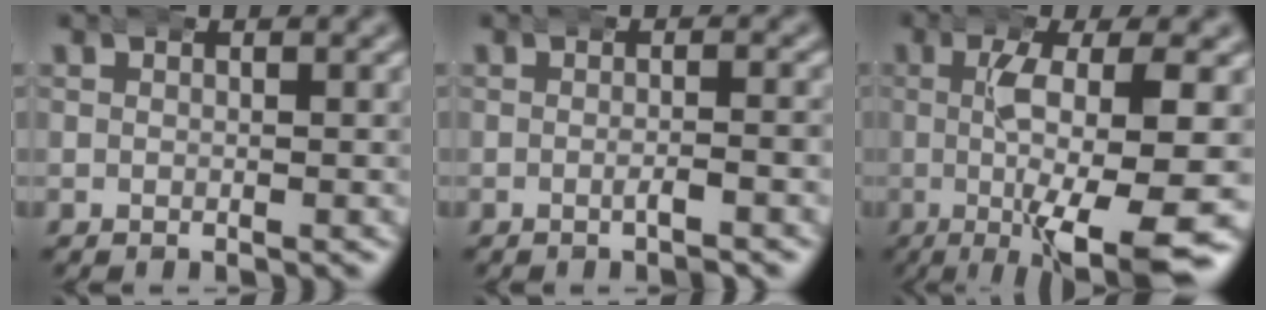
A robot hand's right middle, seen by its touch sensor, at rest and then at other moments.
{"total": 1.2, "force": [-0.6, -0.1, 1.1], "torque": [-0.008, 0.000, -0.020]}
{"total": 9.5, "force": [-2.5, 2.0, 8.9], "torque": [-0.134, -0.017, -0.032]}